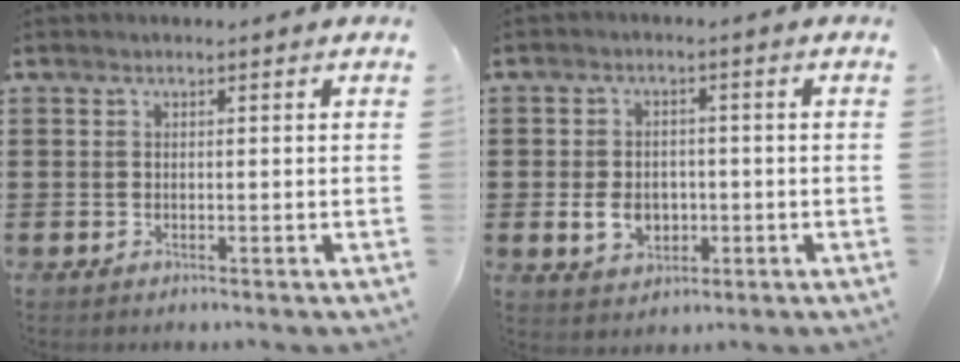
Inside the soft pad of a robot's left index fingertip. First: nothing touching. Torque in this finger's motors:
{"motor_torque": [0.86, 0.22, 0.27, 0.08]}